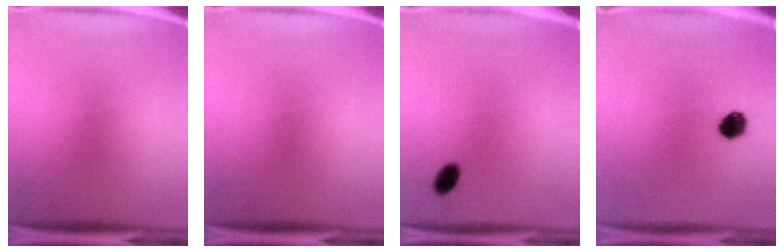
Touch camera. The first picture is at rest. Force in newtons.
{"total": 0.0}
{"total": 3.3}
{"total": 5.3}